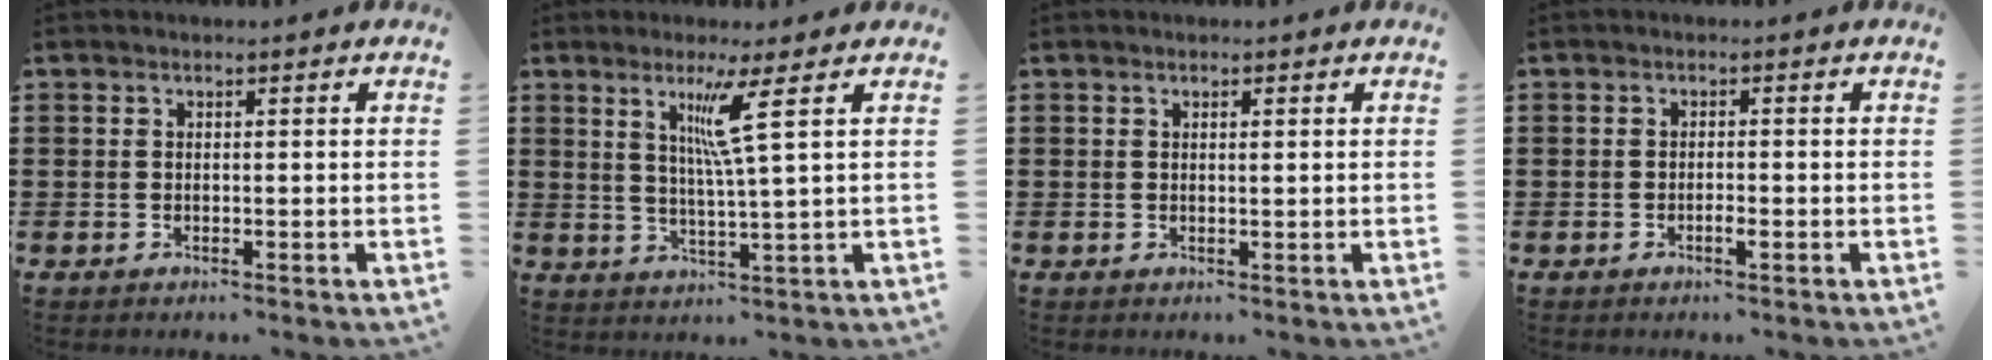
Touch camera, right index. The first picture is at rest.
{"total": 6.6, "force": [2.7, -0.4, 6.0], "torque": [-0.125, -0.005, 0.041]}
{"total": 0.6, "force": [0.3, 0.1, 0.6], "torque": [-0.011, 0.000, 0.005]}
{"total": 1.2, "force": [-0.7, 0.3, 1.0], "torque": [-0.020, -0.005, -0.011]}